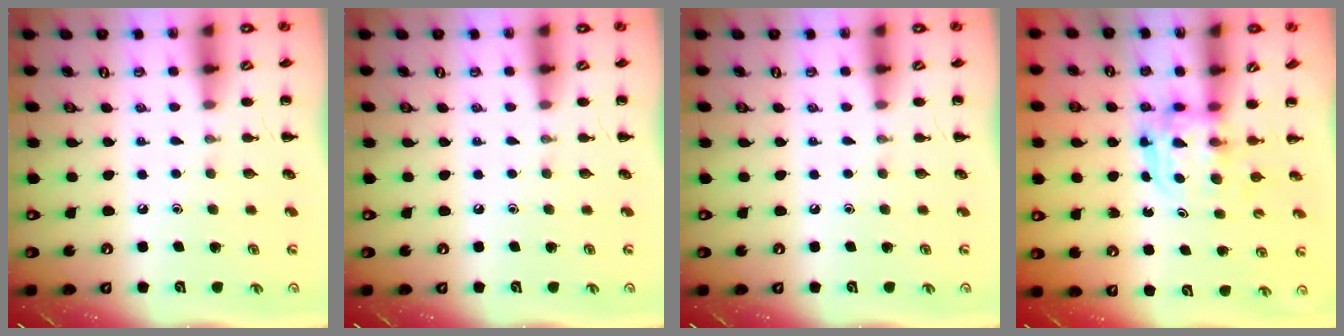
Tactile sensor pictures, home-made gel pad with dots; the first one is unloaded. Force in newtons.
{"total": 0.0}
{"total": 0.0}
{"total": 3.6, "press": 3.6, "slide": 0.3}